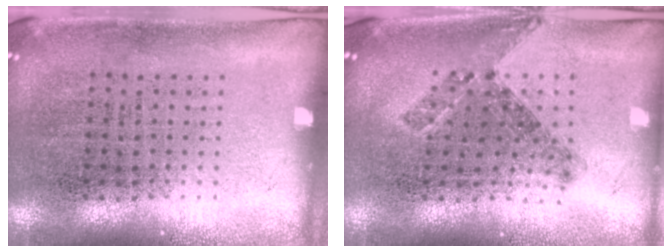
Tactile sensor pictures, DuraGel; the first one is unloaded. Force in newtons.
{"total": 0.8, "press": 0.8, "slide": 0.3}